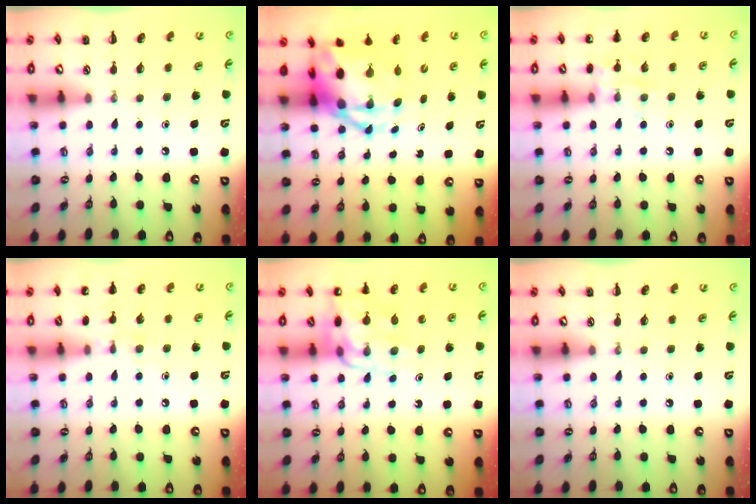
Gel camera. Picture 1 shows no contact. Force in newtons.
{"total": 8.8, "press": 8.4, "slide": 2.4}
{"total": 8.2, "press": 8.1, "slide": 1.1}
{"total": 7.5, "press": 7.3, "slide": 1.7}
{"total": 12.1, "press": 11.7, "slide": 2.8}
{"total": 0.0}